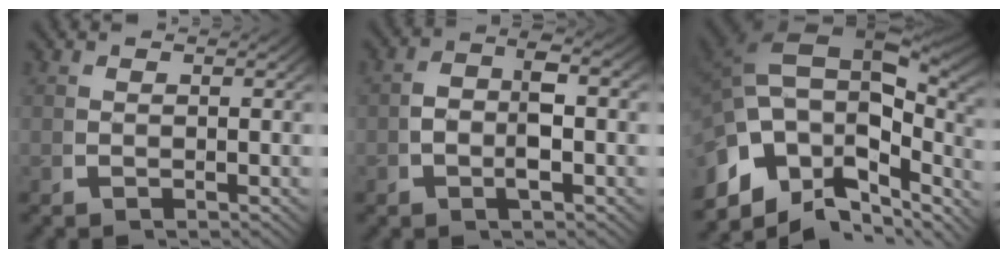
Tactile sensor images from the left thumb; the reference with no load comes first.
{"total": 4.1, "force": [-0.3, 2.1, 3.5], "torque": [-0.068, -0.008, -0.004]}
{"total": 17.8, "force": [-1.0, 12.4, 12.7], "torque": [-0.230, -0.031, -0.004]}